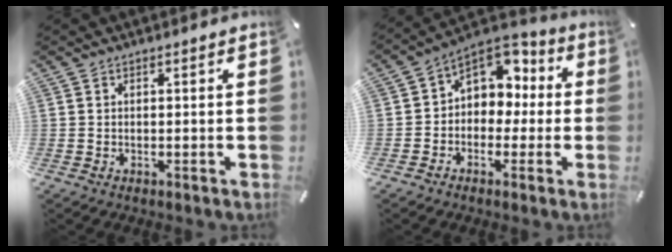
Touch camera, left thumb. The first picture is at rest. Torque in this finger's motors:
{"motor_torque": [0.66, 0.63, 0.72, 0.55, 0.11]}